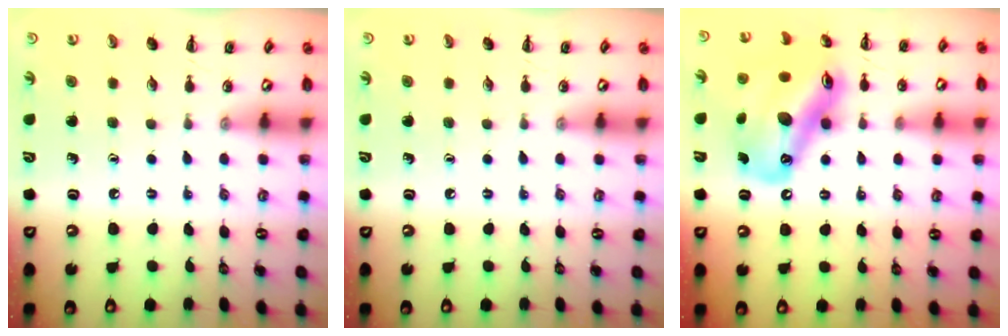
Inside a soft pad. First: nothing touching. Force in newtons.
{"total": 0.0}
{"total": 18.7, "press": 17.8, "slide": 5.6}